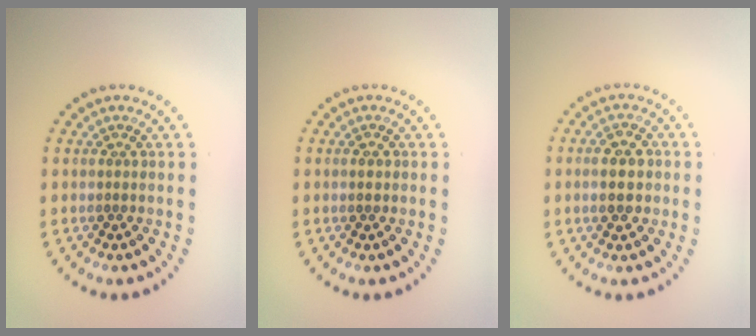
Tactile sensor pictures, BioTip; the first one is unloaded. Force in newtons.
{"total": 1.1, "press": 1.1, "slide": 0.1}
{"total": 3.0, "press": 3.0, "slide": 0.1}